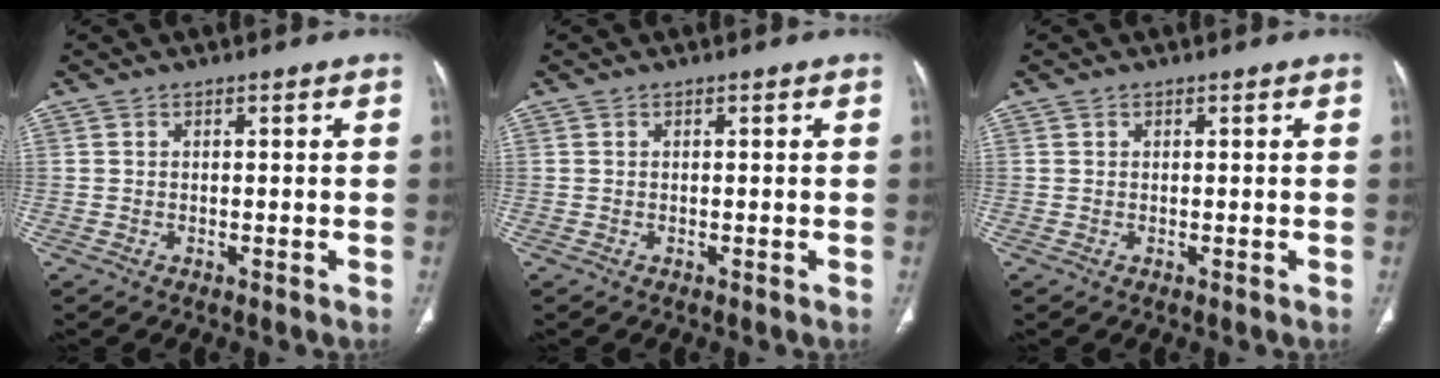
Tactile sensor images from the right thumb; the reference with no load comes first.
{"total": 0.0}
{"total": 0.0}